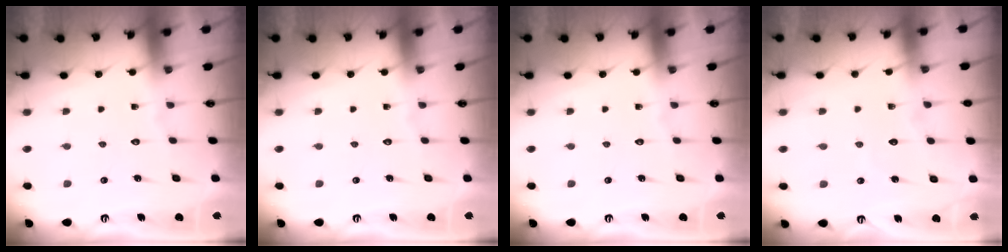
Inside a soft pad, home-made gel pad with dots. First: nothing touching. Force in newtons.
{"total": 0.0}
{"total": 0.0}
{"total": 2.6, "press": 2.6, "slide": 0.3}